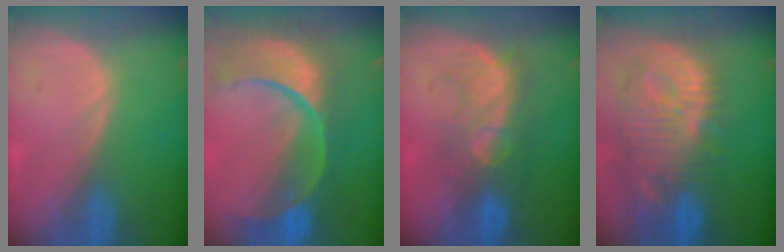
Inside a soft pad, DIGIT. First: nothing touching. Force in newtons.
{"total": 13.3, "press": 10.7, "slide": 7.9}
{"total": 7.8, "press": 7.7, "slide": 1.2}
{"total": 13.3, "press": 11.6, "slide": 6.5}